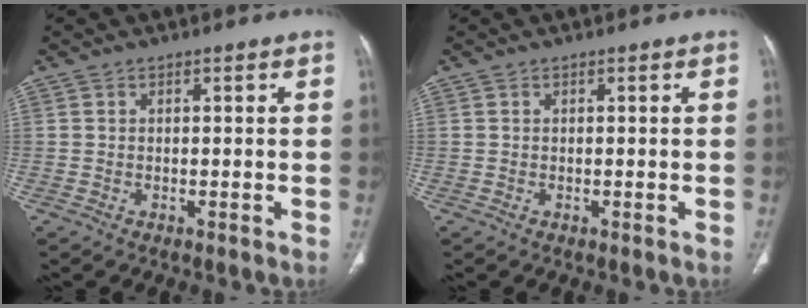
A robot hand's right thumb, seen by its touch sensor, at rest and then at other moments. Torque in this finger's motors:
{"motor_torque": [0.00, 0.00, 0.16, 0.17, 0.02]}